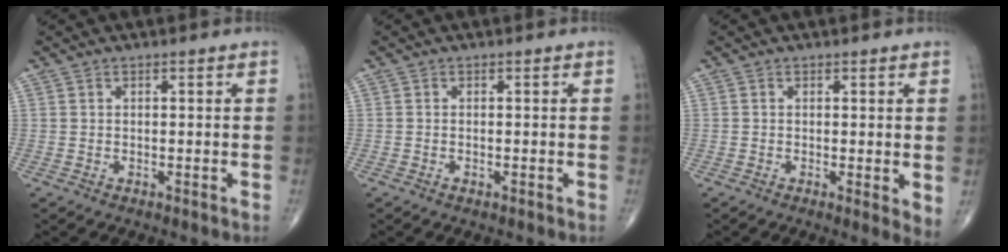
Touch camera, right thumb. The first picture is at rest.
{"total": 0.6, "force": [-0.3, 0.3, 0.5], "torque": [-0.011, 0.001, -0.006]}
{"total": 3.3, "force": [0.1, 1.1, 3.2], "torque": [-0.047, -0.011, -0.002]}